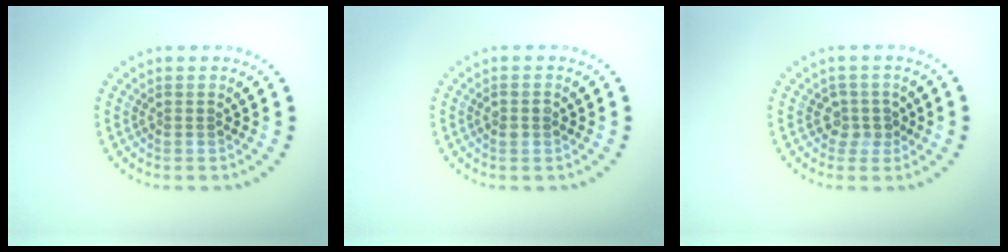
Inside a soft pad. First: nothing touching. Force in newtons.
{"total": 1.1, "press": 1.1, "slide": 0.1}
{"total": 1.9, "press": 1.4, "slide": 1.3}